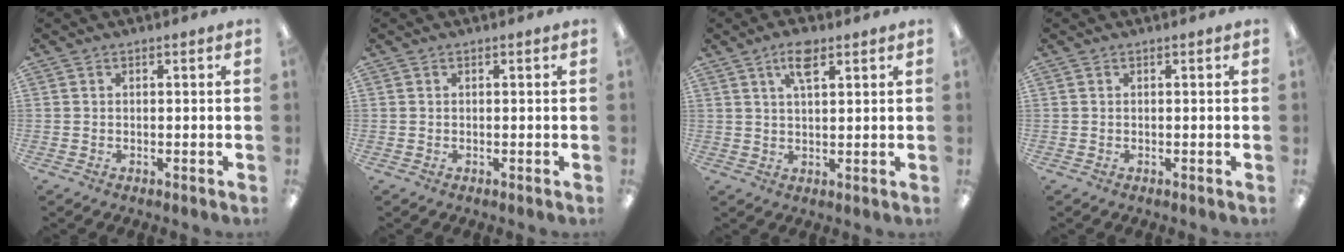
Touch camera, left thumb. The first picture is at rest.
{"total": 0.0}
{"total": 6.2, "force": [3.6, 2.4, 4.5], "torque": [-0.081, 0.000, 0.060]}
{"total": 0.0}